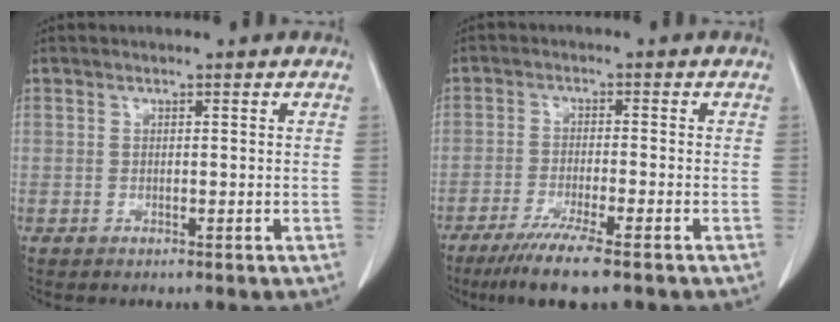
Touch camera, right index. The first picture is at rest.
{"total": 8.0, "force": [-5.7, -0.1, 5.7], "torque": [-0.094, -0.020, -0.092]}